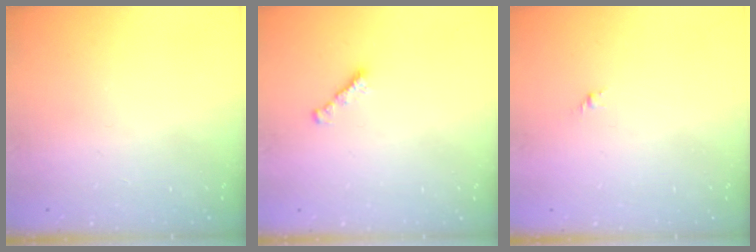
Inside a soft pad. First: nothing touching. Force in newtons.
{"total": 1.7, "press": 1.6, "slide": 0.5}
{"total": 1.6, "press": 1.5, "slide": 0.6}